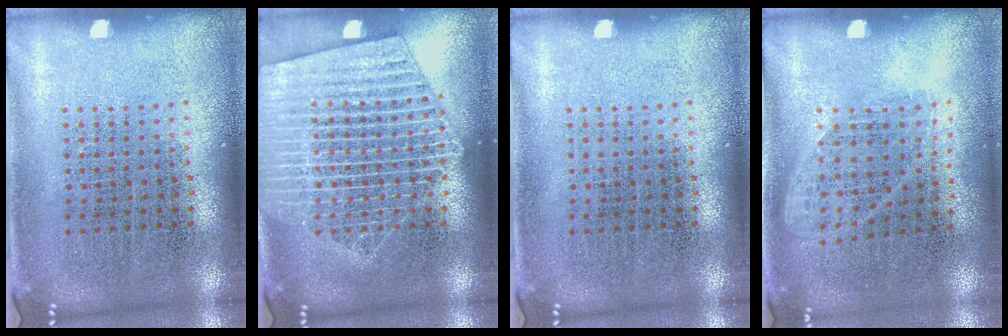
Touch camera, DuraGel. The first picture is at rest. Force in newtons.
{"total": 3.9, "press": 3.9, "slide": 0.5}
{"total": 0.0}
{"total": 1.1, "press": 0.9, "slide": 0.6}